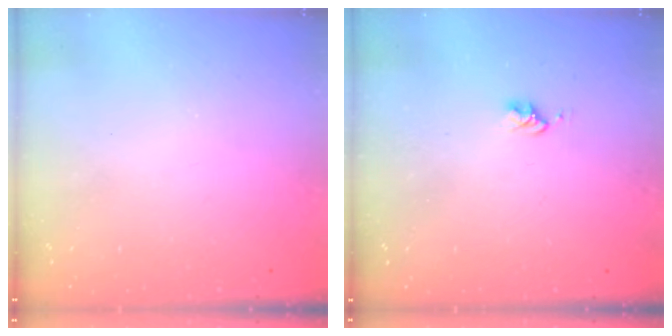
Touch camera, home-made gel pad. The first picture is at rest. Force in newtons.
{"total": 2.8, "press": 2.8, "slide": 0.3}